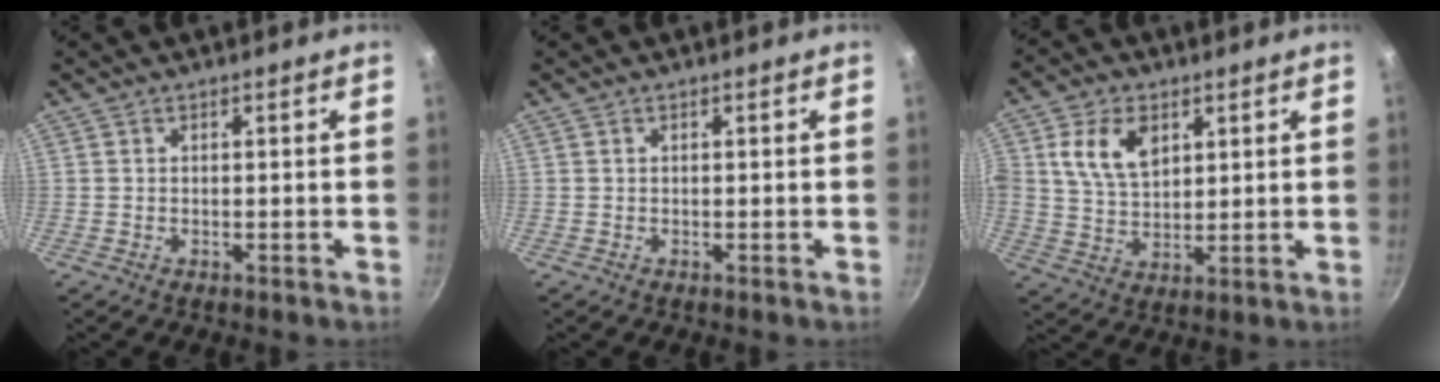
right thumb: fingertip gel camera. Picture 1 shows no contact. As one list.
[{"total": 0.0}, {"total": 9.8, "force": [3.6, 6.5, 6.4], "torque": [-0.105, -0.013, 0.065]}]